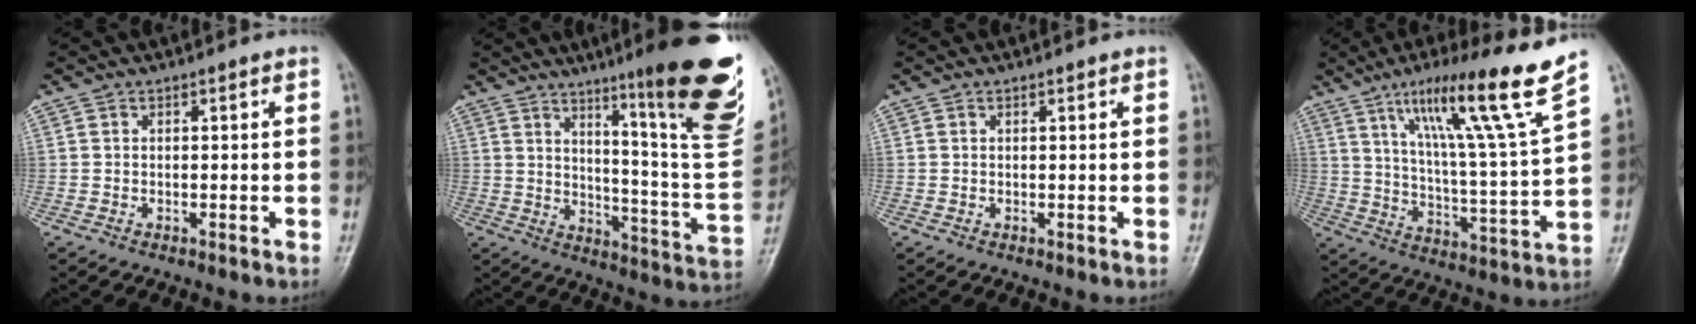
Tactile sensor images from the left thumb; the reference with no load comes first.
{"total": 23.5, "force": [13.6, 2.5, 19.0], "torque": [-0.229, -0.075, 0.201]}
{"total": 0.6, "force": [0.4, 0.2, 0.4], "torque": [-0.007, -0.002, 0.005]}
{"total": 19.3, "force": [12.4, -0.4, 14.9], "torque": [-0.220, -0.061, 0.197]}